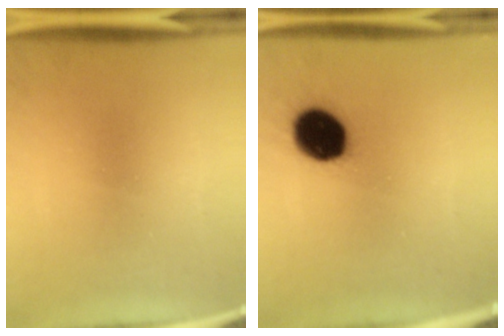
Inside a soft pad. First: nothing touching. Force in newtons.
{"total": 14.6}